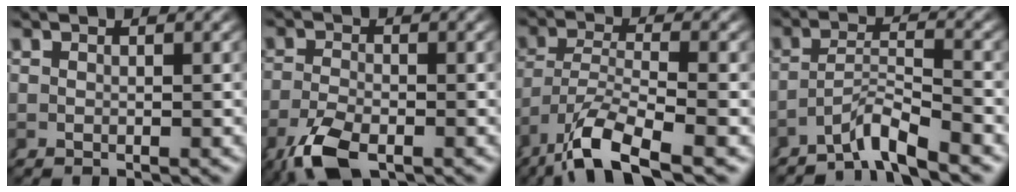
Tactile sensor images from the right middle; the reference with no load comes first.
{"total": 4.4, "force": [-2.9, 1.6, 2.9], "torque": [-0.057, -0.017, -0.040]}
{"total": 7.7, "force": [-3.8, 3.4, 5.8], "torque": [-0.124, -0.037, -0.041]}
{"total": 3.9, "force": [-3.0, 0.2, 2.5], "torque": [-0.032, -0.005, -0.051]}